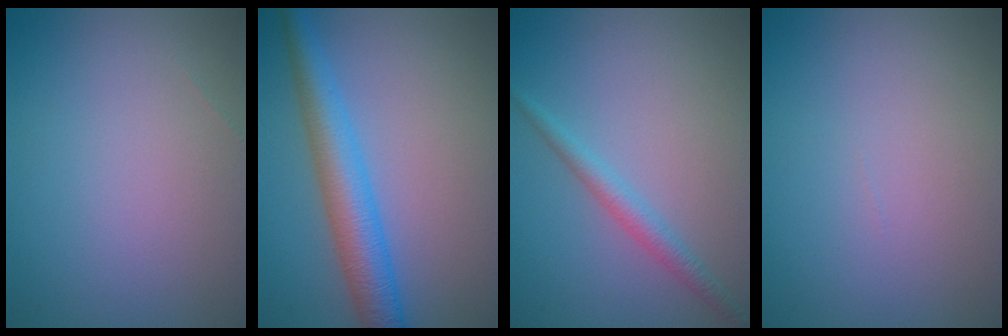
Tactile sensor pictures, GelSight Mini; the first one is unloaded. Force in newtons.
{"total": 5.0, "press": 5.0, "slide": 0.1}
{"total": 1.9, "press": 1.9, "slide": 0.0}
{"total": 0.0}